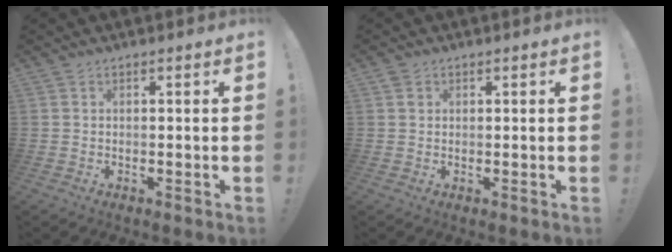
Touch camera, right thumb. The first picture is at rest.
{"total": 1.2, "force": [0.6, 1.0, 0.3], "torque": [-0.002, 0.001, 0.010]}